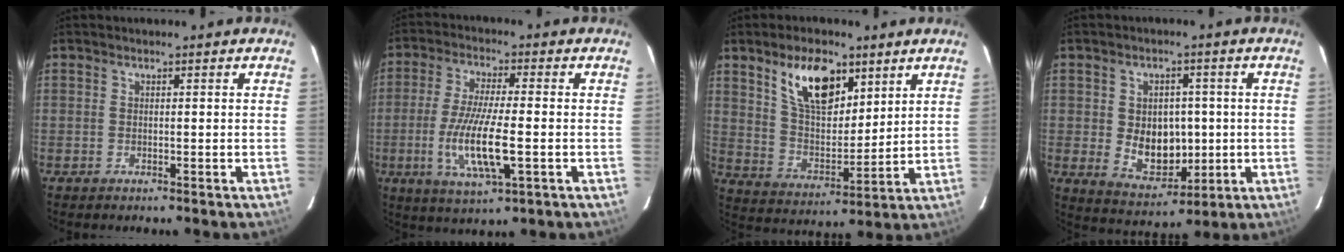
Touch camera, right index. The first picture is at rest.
{"total": 12.1, "force": [-2.9, 2.4, 11.5], "torque": [-0.229, -0.018, -0.053]}
{"total": 13.7, "force": [7.8, 6.8, 9.0], "torque": [-0.150, 0.006, 0.148]}
{"total": 9.6, "force": [-0.4, 7.3, 6.2], "torque": [-0.118, -0.004, 0.017]}